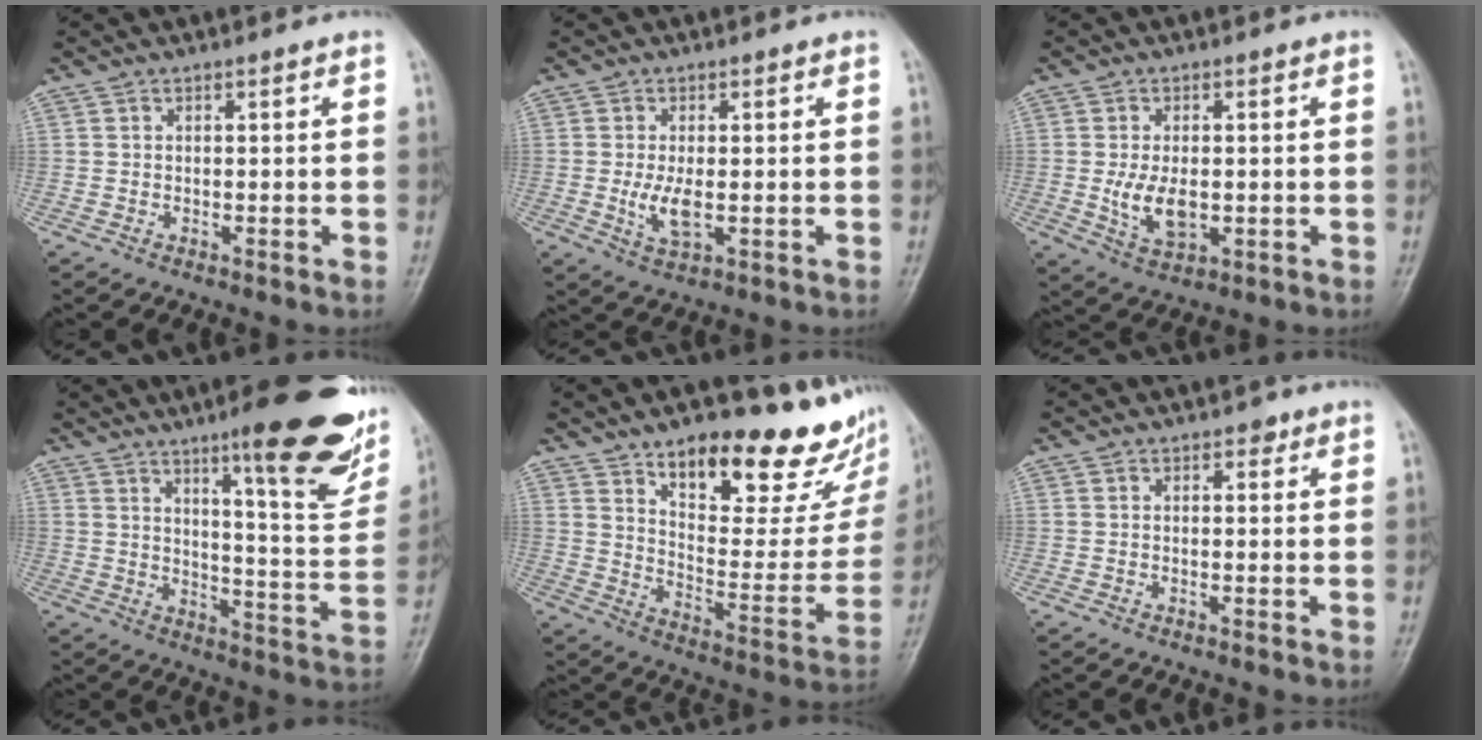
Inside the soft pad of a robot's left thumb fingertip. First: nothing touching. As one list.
[{"total": 4.8, "force": [-0.4, 2.4, 4.2], "torque": [-0.083, -0.012, -0.004]}, {"total": 6.9, "force": [-0.5, 4.1, 5.5], "torque": [-0.094, -0.013, -0.002]}, {"total": 22.3, "force": [12.8, 5.0, 17.5], "torque": [-0.190, -0.059, 0.180]}, {"total": 26.0, "force": [16.9, 10.0, 17.0], "torque": [-0.186, -0.084, 0.251]}, {"total": 1.6, "force": [0.8, 1.1, 0.8], "torque": [0.003, -0.001, 0.007]}]